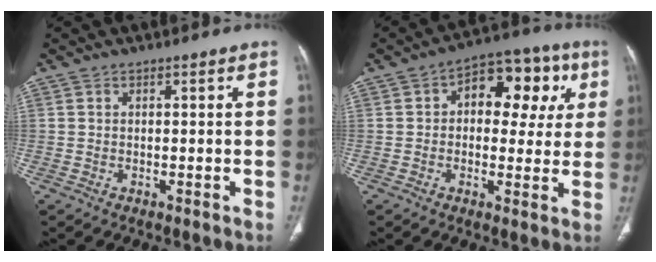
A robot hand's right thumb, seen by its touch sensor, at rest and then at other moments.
{"total": 14.4, "force": [3.7, 8.8, 10.7], "torque": [-0.088, 0.025, 0.046]}